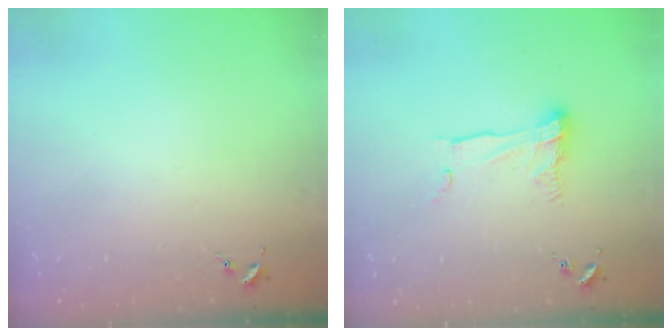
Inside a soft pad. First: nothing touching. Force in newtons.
{"total": 11.1, "press": 11.0, "slide": 0.8}